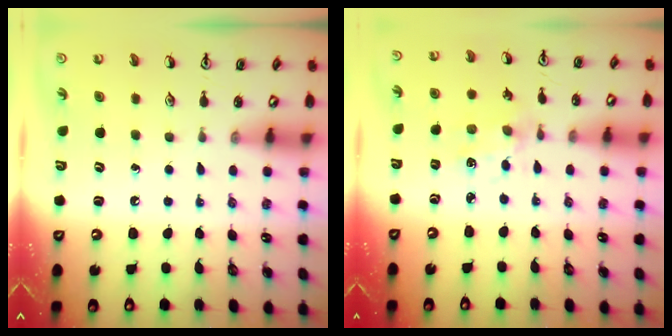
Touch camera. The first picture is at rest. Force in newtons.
{"total": 2.0, "press": 2.0, "slide": 0.2}